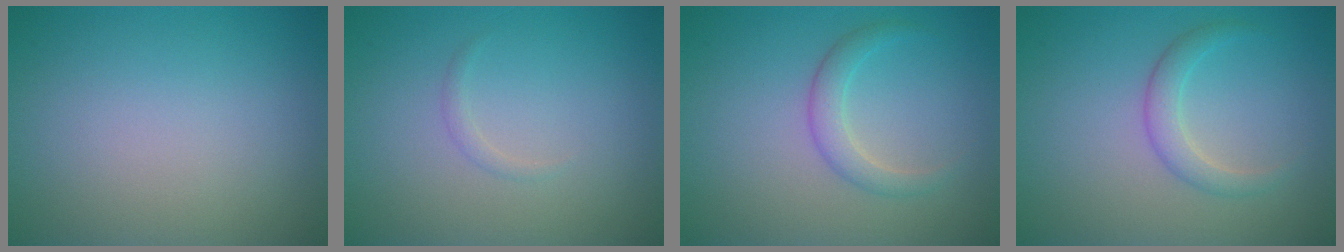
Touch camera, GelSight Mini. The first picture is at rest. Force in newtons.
{"total": 0.6, "press": 0.6, "slide": 0.0}
{"total": 2.0, "press": 2.0, "slide": 0.0}
{"total": 2.0, "press": 2.0, "slide": 0.0}